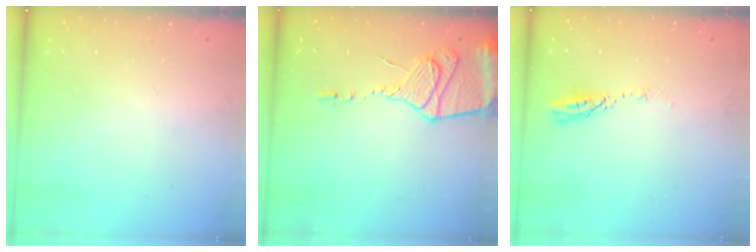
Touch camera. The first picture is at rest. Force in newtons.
{"total": 13.7, "press": 13.7, "slide": 1.2}
{"total": 3.5, "press": 3.5, "slide": 0.3}